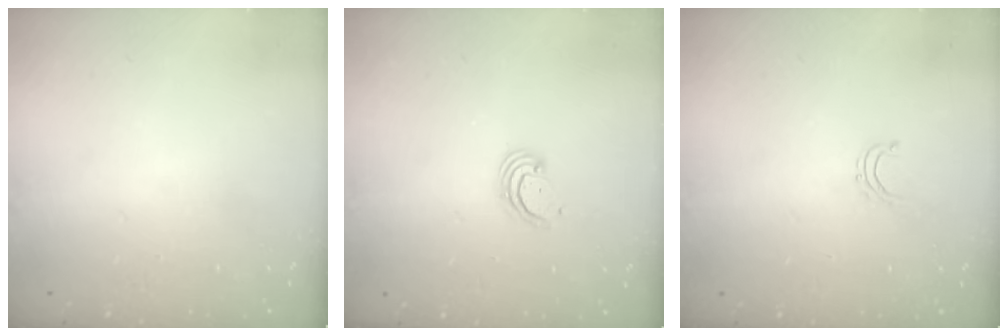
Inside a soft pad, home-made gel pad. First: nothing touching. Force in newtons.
{"total": 2.7, "press": 2.7, "slide": 0.3}
{"total": 3.1, "press": 3.1, "slide": 0.2}